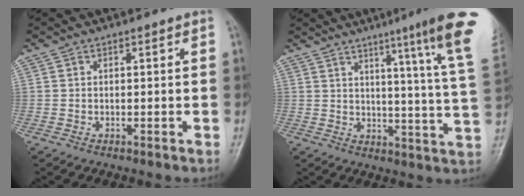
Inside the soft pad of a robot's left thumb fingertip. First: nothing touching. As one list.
[{"total": 18.0, "force": [10.9, -0.3, 14.4], "torque": [-0.173, -0.064, 0.123]}]